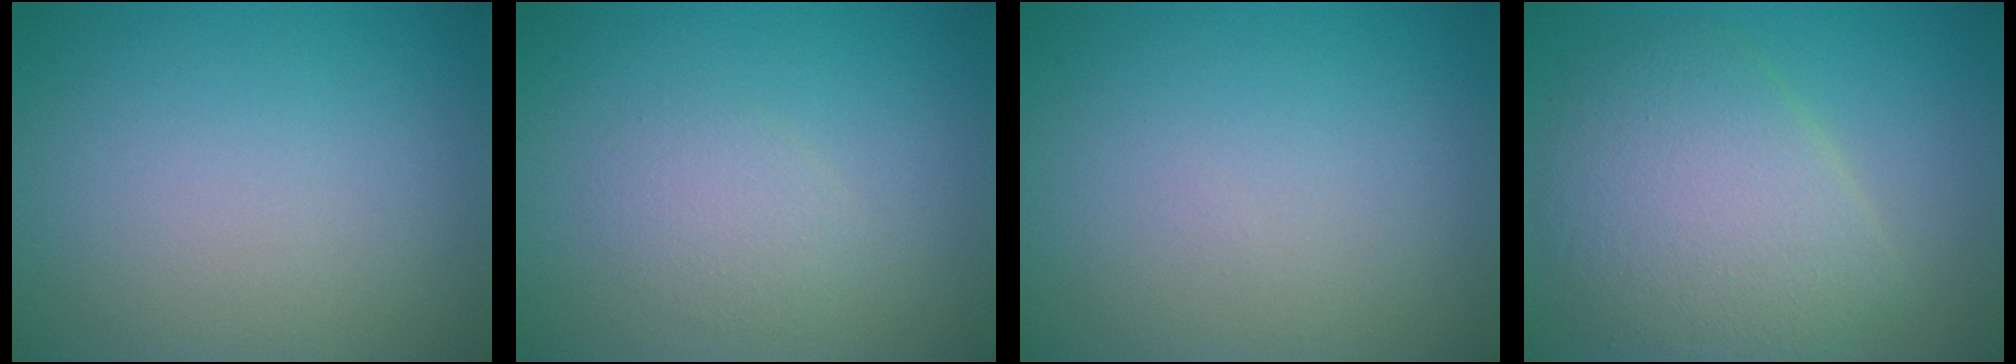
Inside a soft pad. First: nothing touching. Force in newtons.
{"total": 1.6, "press": 1.6, "slide": 0.1}
{"total": 0.0}
{"total": 6.7, "press": 6.7, "slide": 0.1}